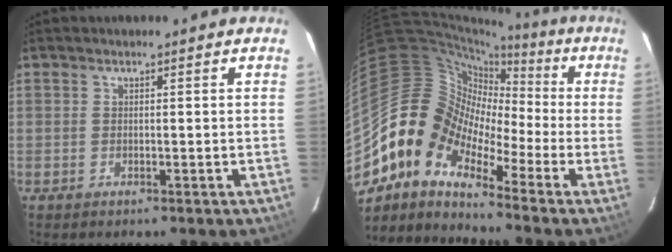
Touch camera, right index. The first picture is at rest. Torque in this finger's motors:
{"motor_torque": [1.11, -1.04, 0.15, -0.01]}